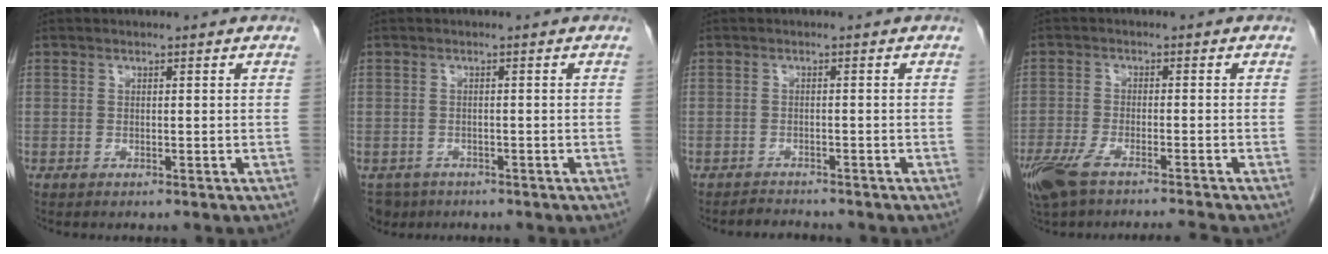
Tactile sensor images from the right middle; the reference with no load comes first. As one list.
[{"total": 3.9, "force": [-2.9, 2.6, 0.3], "torque": [-0.001, 0.000, -0.045]}, {"total": 1.8, "force": [-1.8, 0.2, -0.2], "torque": [-0.001, -0.010, -0.027]}, {"total": 9.0, "force": [-7.4, 0.7, 5.2], "torque": [-0.095, -0.015, -0.127]}]